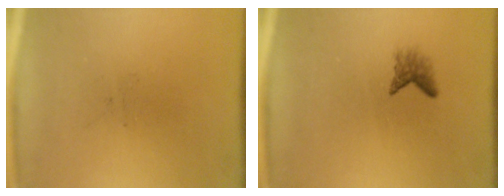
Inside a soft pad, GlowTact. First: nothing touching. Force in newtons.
{"total": 1.6}